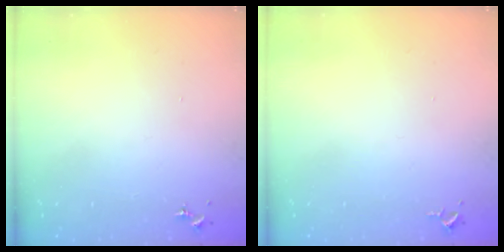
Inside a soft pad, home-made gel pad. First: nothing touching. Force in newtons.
{"total": 2.6, "press": 2.6, "slide": 0.4}